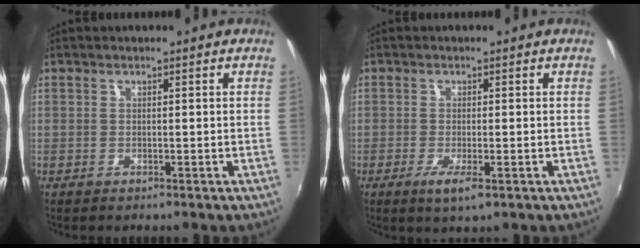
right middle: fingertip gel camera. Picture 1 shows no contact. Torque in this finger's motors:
{"motor_torque": [0.84, -0.53, 0.30, 0.08]}